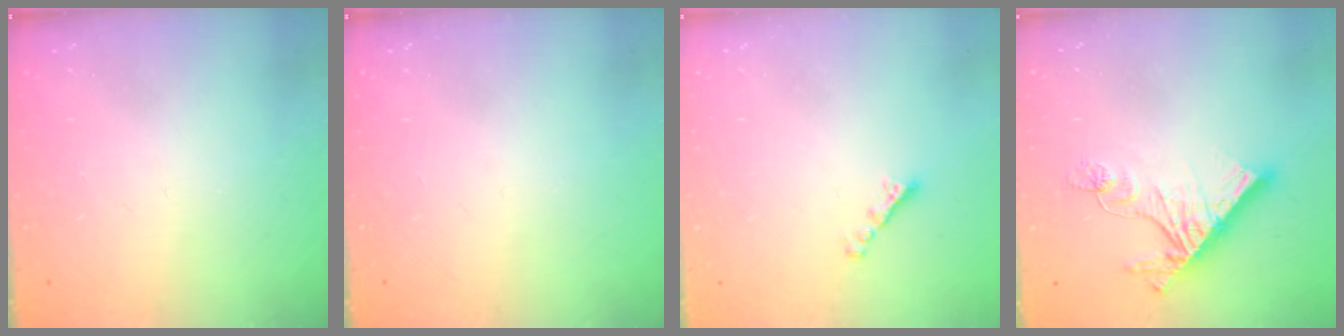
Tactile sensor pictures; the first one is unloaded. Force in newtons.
{"total": 0.0}
{"total": 2.7, "press": 2.6, "slide": 0.8}
{"total": 12.9, "press": 12.9, "slide": 1.0}